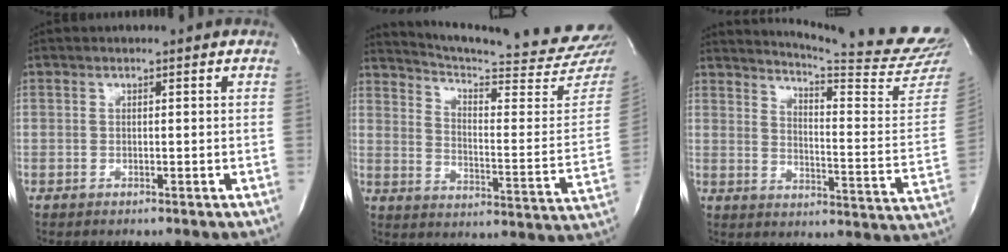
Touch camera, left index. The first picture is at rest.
{"total": 23.8, "force": [22.5, 0.2, 7.9], "torque": [-0.127, -0.123, 0.282]}
{"total": 21.1, "force": [19.8, -1.2, 7.3], "torque": [-0.120, -0.142, 0.234]}